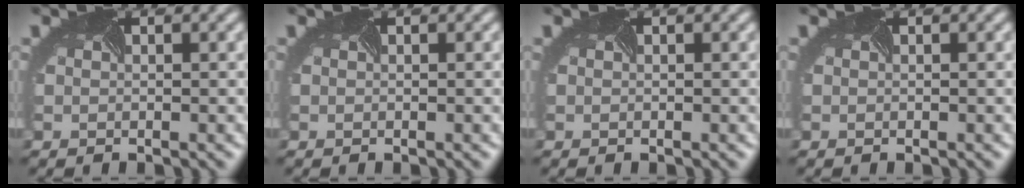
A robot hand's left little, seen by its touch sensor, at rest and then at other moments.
{"total": 0.0}
{"total": 0.0}
{"total": 0.0}